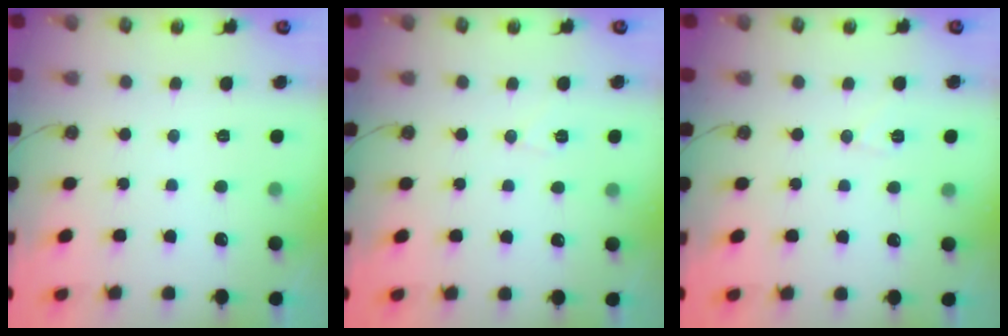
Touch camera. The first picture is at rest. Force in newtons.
{"total": 5.8, "press": 5.6, "slide": 1.5}
{"total": 6.5, "press": 6.4, "slide": 1.3}